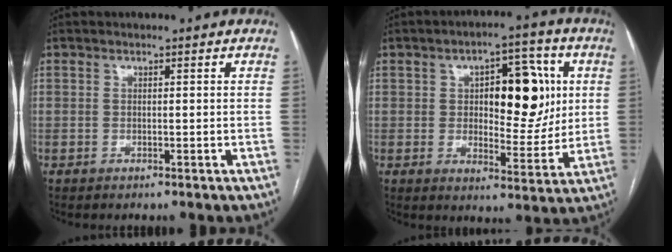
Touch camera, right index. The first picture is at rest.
{"total": 12.5, "force": [2.8, 5.3, 10.9], "torque": [-0.144, 0.022, 0.048]}